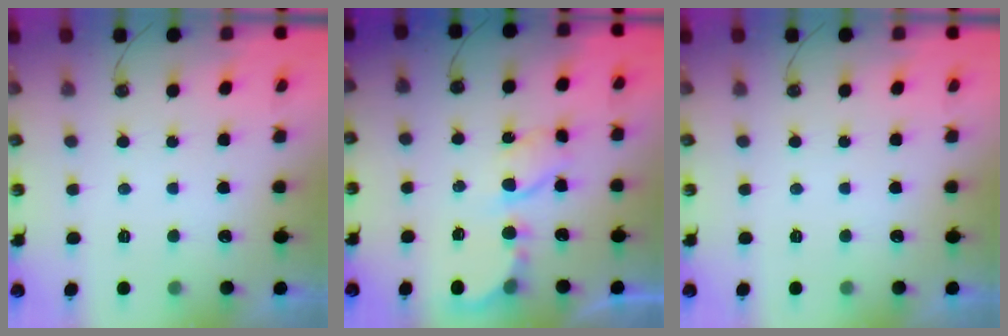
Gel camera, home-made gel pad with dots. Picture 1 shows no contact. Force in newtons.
{"total": 6.1, "press": 6.1, "slide": 0.3}
{"total": 0.0}